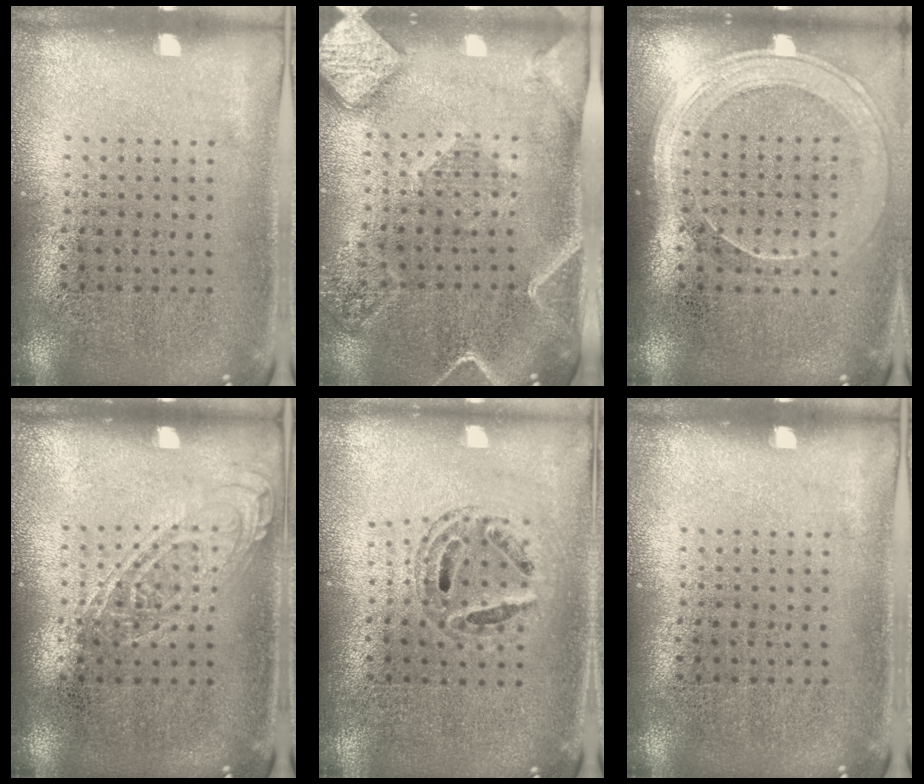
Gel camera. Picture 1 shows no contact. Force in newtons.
{"total": 2.6, "press": 2.2, "slide": 1.3}
{"total": 1.8, "press": 1.7, "slide": 0.8}
{"total": 1.0, "press": 1.0, "slide": 0.2}
{"total": 0.7, "press": 0.7, "slide": 0.3}
{"total": 0.0}